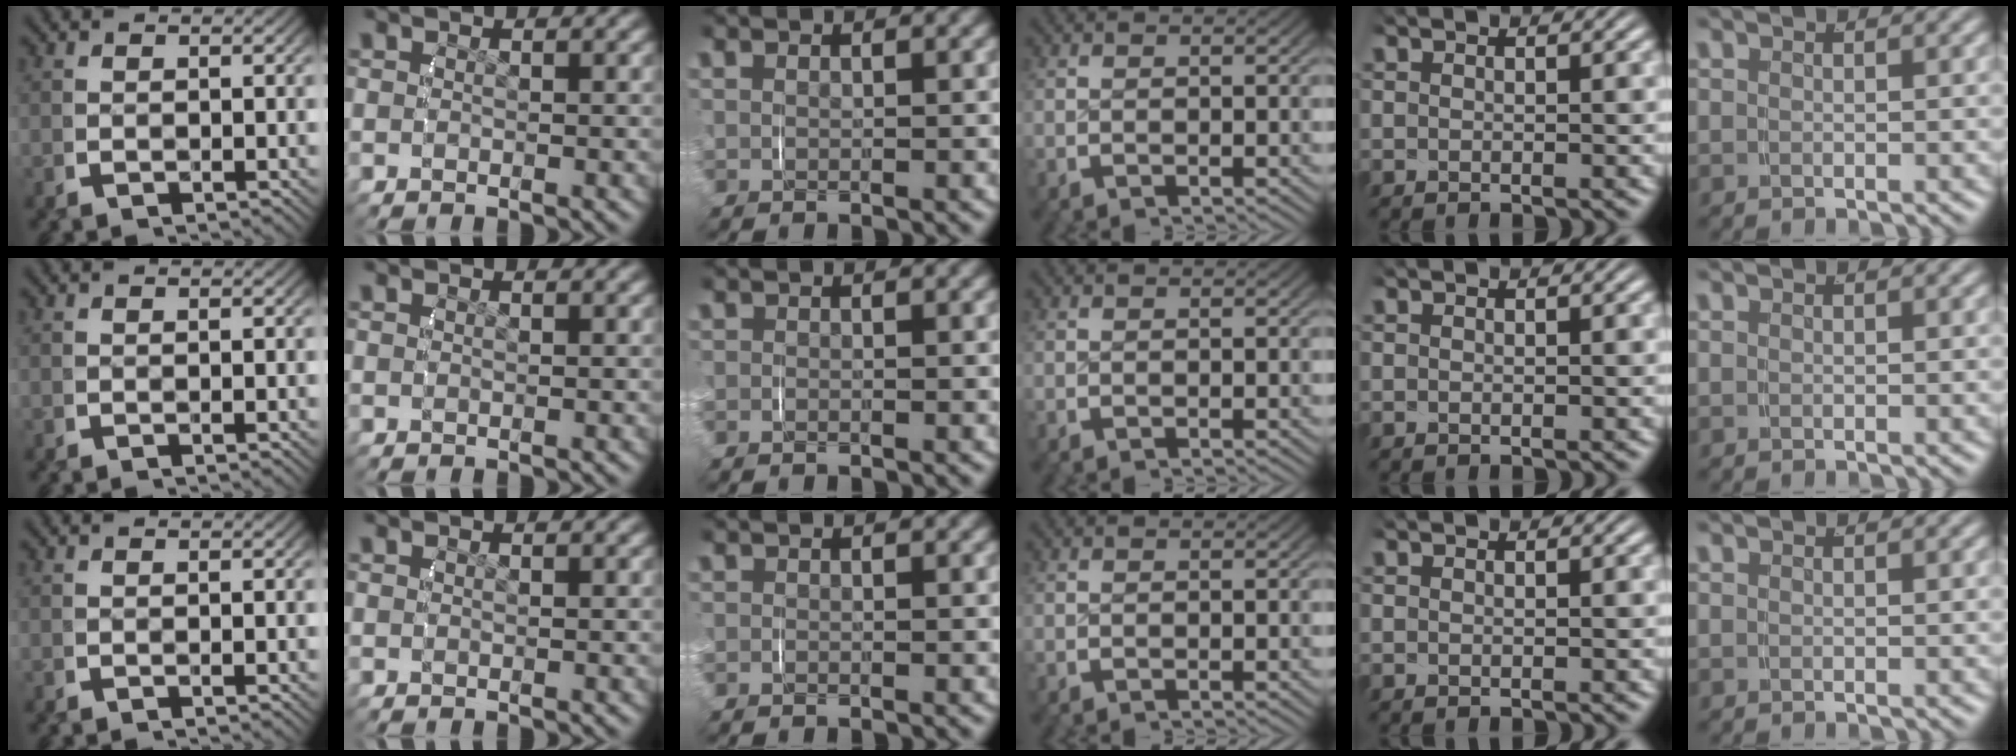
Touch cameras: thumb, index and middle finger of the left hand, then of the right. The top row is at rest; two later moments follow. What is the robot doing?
{"motion": "grasp_and_lifting", "object": "towel"}